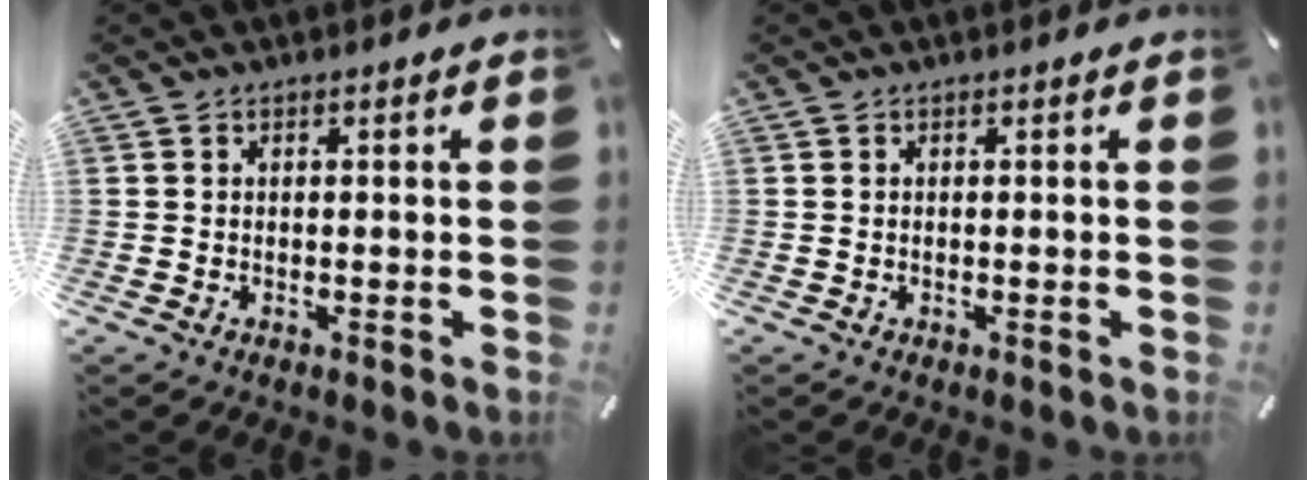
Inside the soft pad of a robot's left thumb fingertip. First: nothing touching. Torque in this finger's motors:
{"motor_torque": [-0.02, -0.01, -0.07, 0.07, 0.00]}